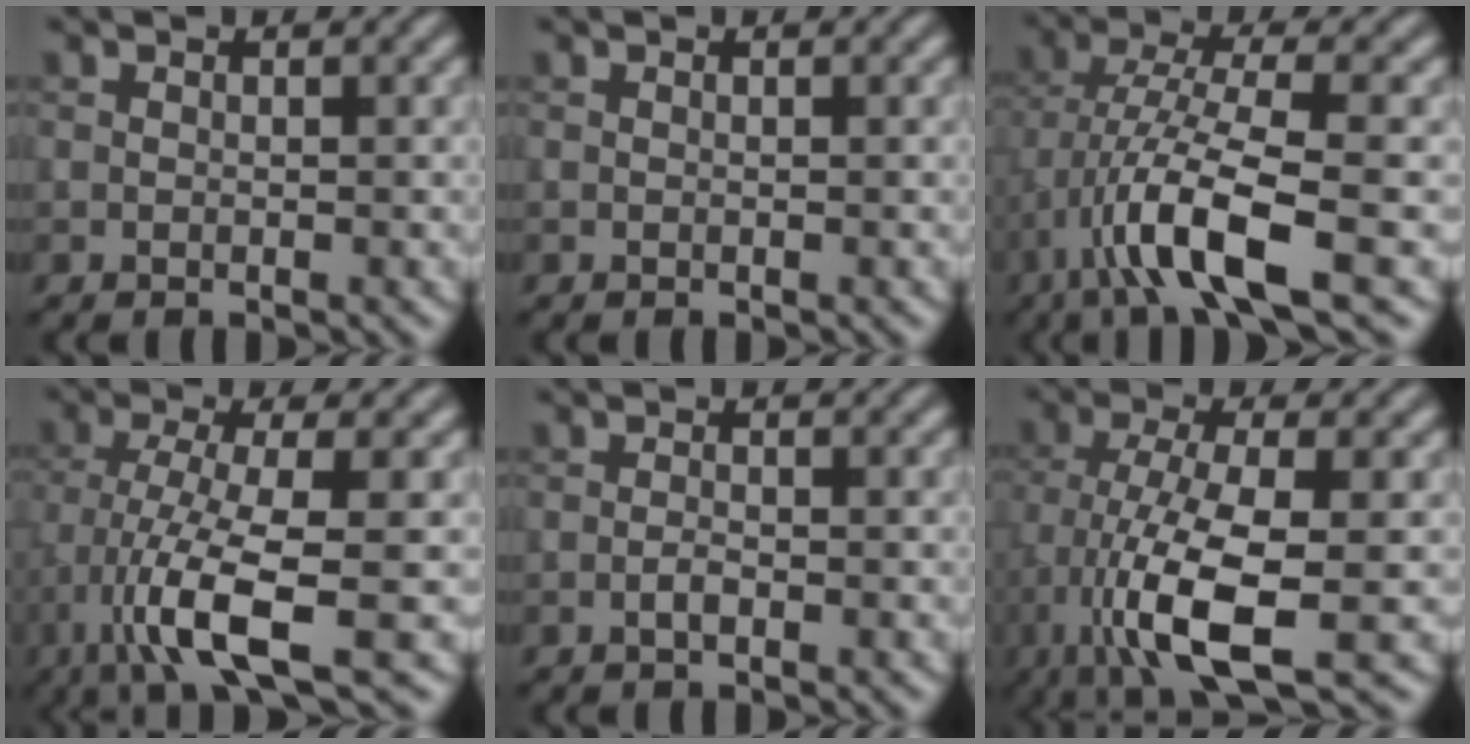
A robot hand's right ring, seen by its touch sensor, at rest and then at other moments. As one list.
[{"total": 0.0}, {"total": 8.1, "force": [-3.0, 1.9, 7.3], "torque": [-0.135, 0.006, -0.059]}, {"total": 7.8, "force": [-3.0, 1.6, 7.0], "torque": [-0.131, -0.007, -0.060]}, {"total": 0.9, "force": [-0.4, 0.3, 0.8], "torque": [-0.017, 0.000, -0.009]}, {"total": 9.4, "force": [-3.1, 2.7, 8.4], "torque": [-0.163, -0.005, -0.058]}]